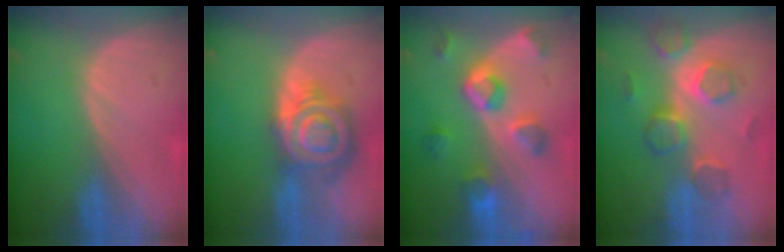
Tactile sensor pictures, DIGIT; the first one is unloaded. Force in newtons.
{"total": 8.8, "press": 8.8, "slide": 0.5}
{"total": 7.4, "press": 7.4, "slide": 0.4}
{"total": 8.8, "press": 7.7, "slide": 4.2}